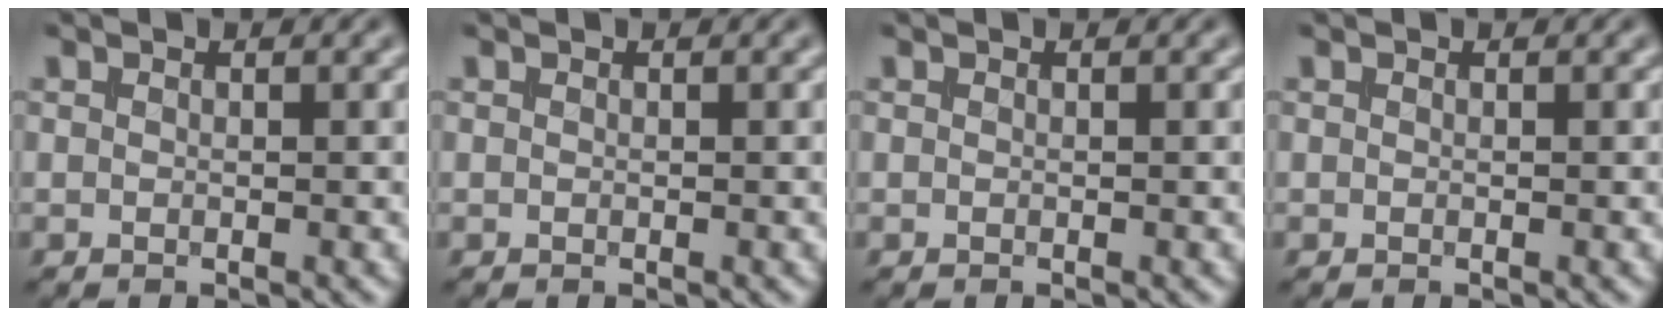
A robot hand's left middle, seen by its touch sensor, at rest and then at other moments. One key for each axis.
{"total": 0.0}
{"total": 0.0}
{"total": 0.0}